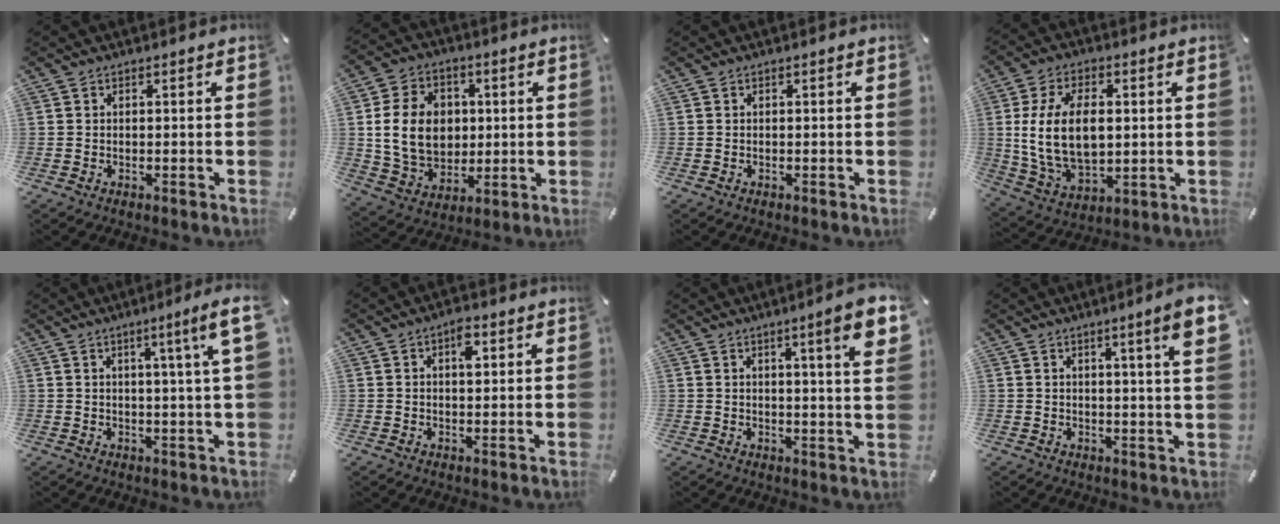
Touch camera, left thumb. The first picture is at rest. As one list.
[{"total": 14.4, "force": [1.3, 11.7, 8.3], "torque": [-0.173, 0.012, 0.024]}, {"total": 0.0}, {"total": 15.6, "force": [1.8, 10.0, 11.9], "torque": [-0.263, 0.002, 0.033]}, {"total": 8.0, "force": [3.4, -0.5, 7.2], "torque": [-0.117, -0.012, 0.051]}, {"total": 5.4, "force": [1.8, 2.9, 4.2], "torque": [-0.049, -0.007, 0.021]}, {"total": 9.5, "force": [4.4, 0.7, 8.4], "torque": [-0.123, -0.021, 0.063]}, {"total": 7.7, "force": [3.4, 0.0, 6.9], "torque": [-0.109, -0.012, 0.050]}]